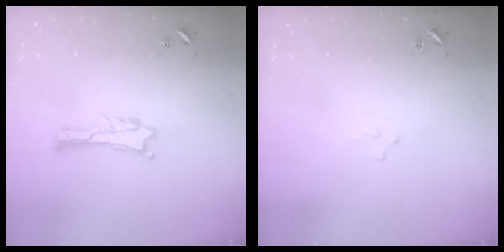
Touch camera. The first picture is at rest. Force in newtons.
{"total": 2.2, "press": 2.2, "slide": 0.2}